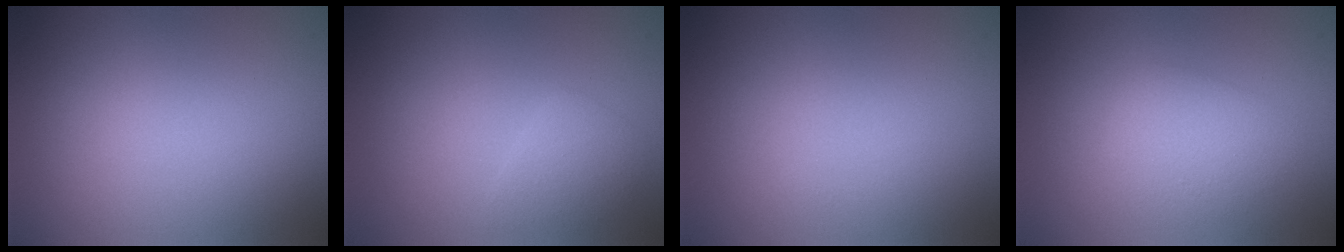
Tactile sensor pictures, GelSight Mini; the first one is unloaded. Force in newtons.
{"total": 1.6, "press": 1.6, "slide": 0.1}
{"total": 0.0}
{"total": 2.1, "press": 2.1, "slide": 0.2}